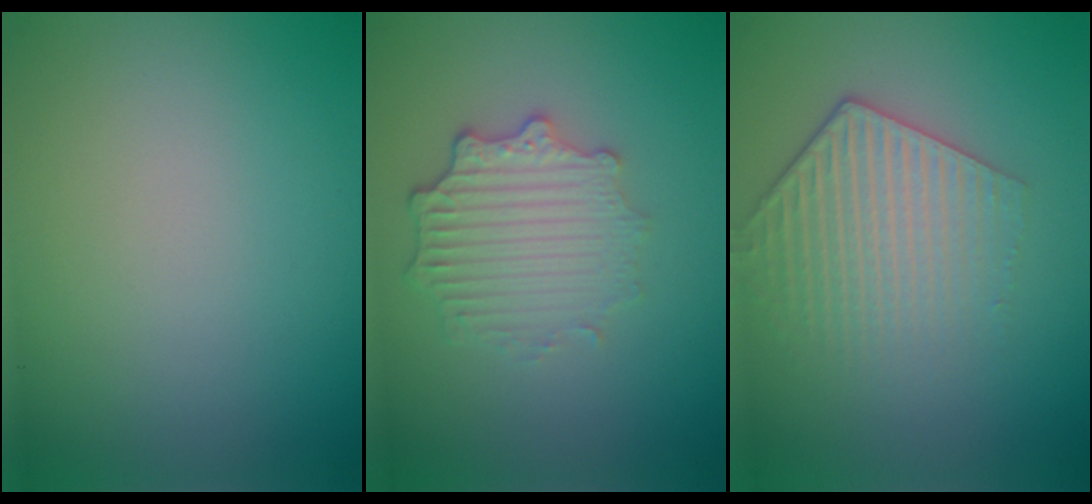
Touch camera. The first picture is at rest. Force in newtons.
{"total": 3.6, "press": 2.9, "slide": 2.2}
{"total": 4.1, "press": 3.1, "slide": 2.7}